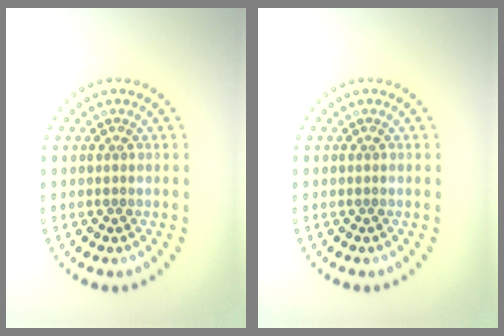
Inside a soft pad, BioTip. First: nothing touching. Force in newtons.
{"total": 0.0}